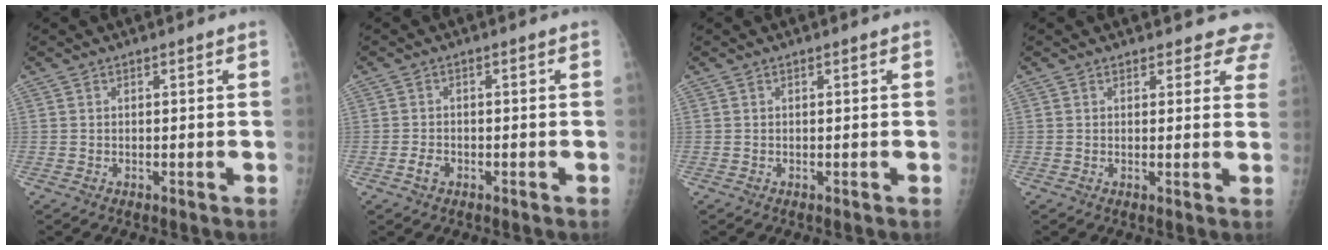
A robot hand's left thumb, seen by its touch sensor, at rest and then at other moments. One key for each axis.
{"total": 2.0, "fx": -1.0, "fy": 1.3, "fz": 1.1, "tx": -0.021, "ty": 0.005, "tz": -0.018}
{"total": 0.0}
{"total": 5.9, "fx": 5.4, "fy": 2.5, "fz": 0.2, "tx": 0.052, "ty": -0.021, "tz": 0.032}